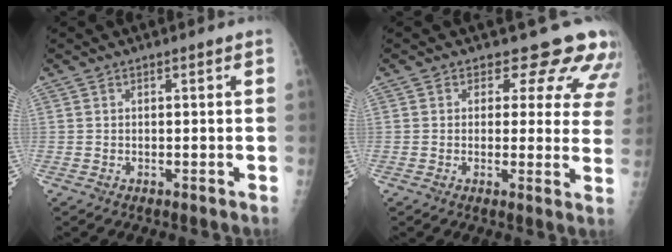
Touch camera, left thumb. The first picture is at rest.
{"total": 10.5, "force": [8.9, 5.0, 2.4], "torque": [0.029, -0.048, 0.075]}